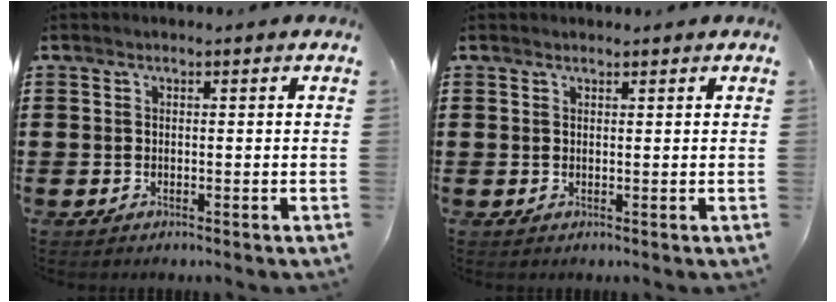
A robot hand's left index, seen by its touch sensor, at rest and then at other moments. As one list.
[{"total": 0.8, "force": [0.8, 0.2, 0.1], "torque": [-0.005, 0.000, 0.015]}]